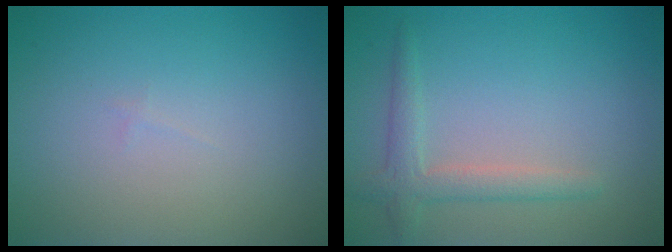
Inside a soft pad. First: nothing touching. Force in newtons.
{"total": 2.5, "press": 2.5, "slide": 0.3}